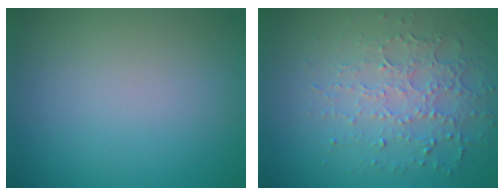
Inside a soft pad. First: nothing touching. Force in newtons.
{"total": 4.9, "press": 3.4, "slide": 3.5}